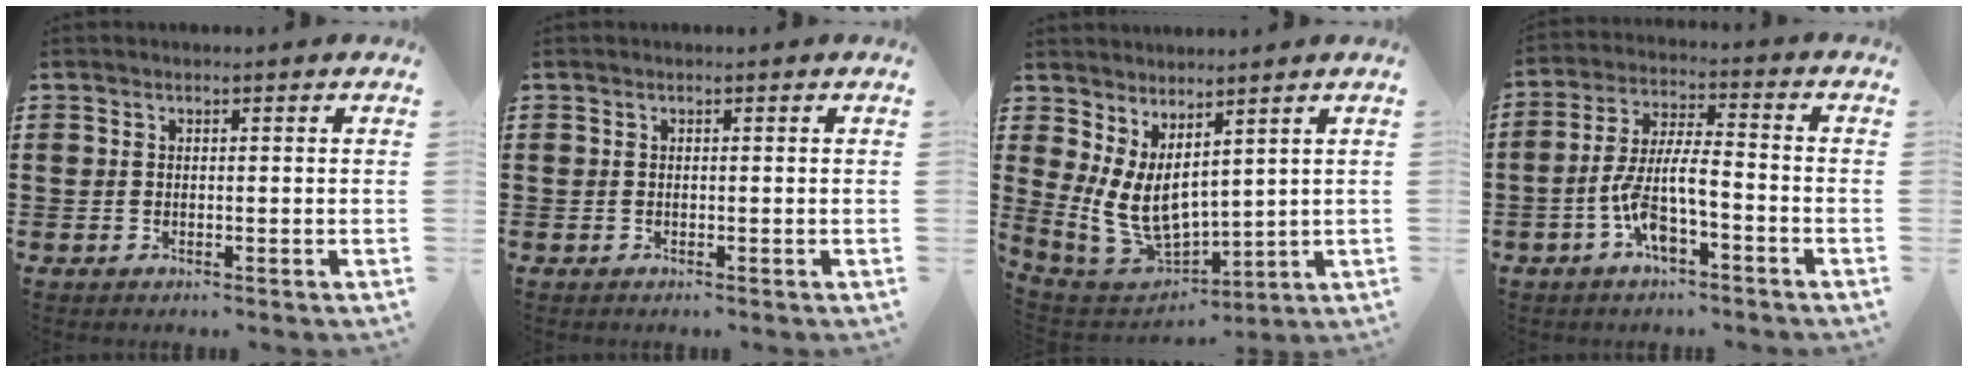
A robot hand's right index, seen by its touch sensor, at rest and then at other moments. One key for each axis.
{"total": 0.0}
{"total": 7.1, "fx": 2.6, "fy": 4.2, "fz": 5.1, "tx": -0.140, "ty": -0.023, "tz": 0.053}
{"total": 8.7, "fx": -3.5, "fy": 2.8, "fz": 7.4, "tx": -0.172, "ty": -0.006, "tz": -0.072}